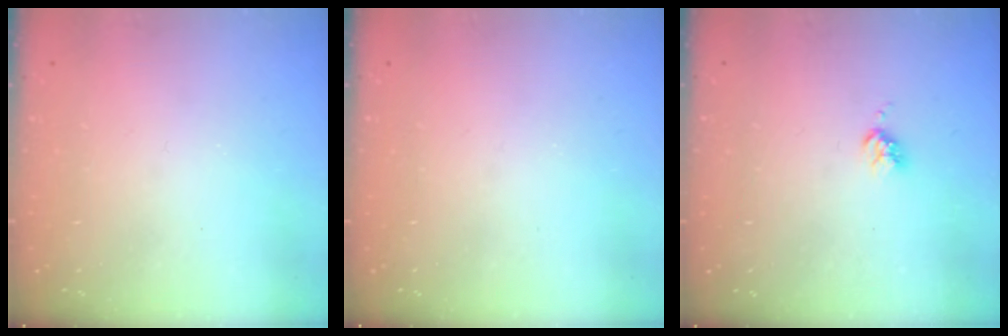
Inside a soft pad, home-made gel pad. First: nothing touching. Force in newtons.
{"total": 0.0}
{"total": 3.6, "press": 3.6, "slide": 0.5}